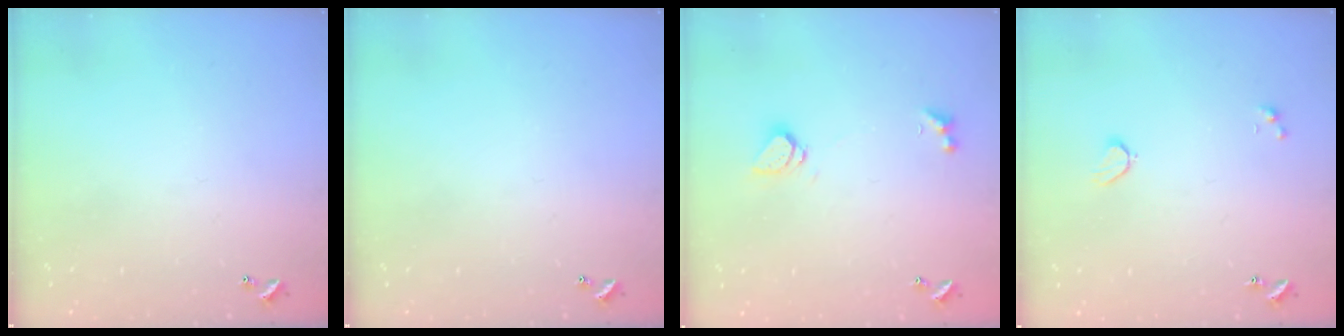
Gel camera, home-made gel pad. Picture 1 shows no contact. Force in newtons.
{"total": 0.0}
{"total": 2.2, "press": 2.2, "slide": 0.5}
{"total": 1.5, "press": 1.4, "slide": 0.6}